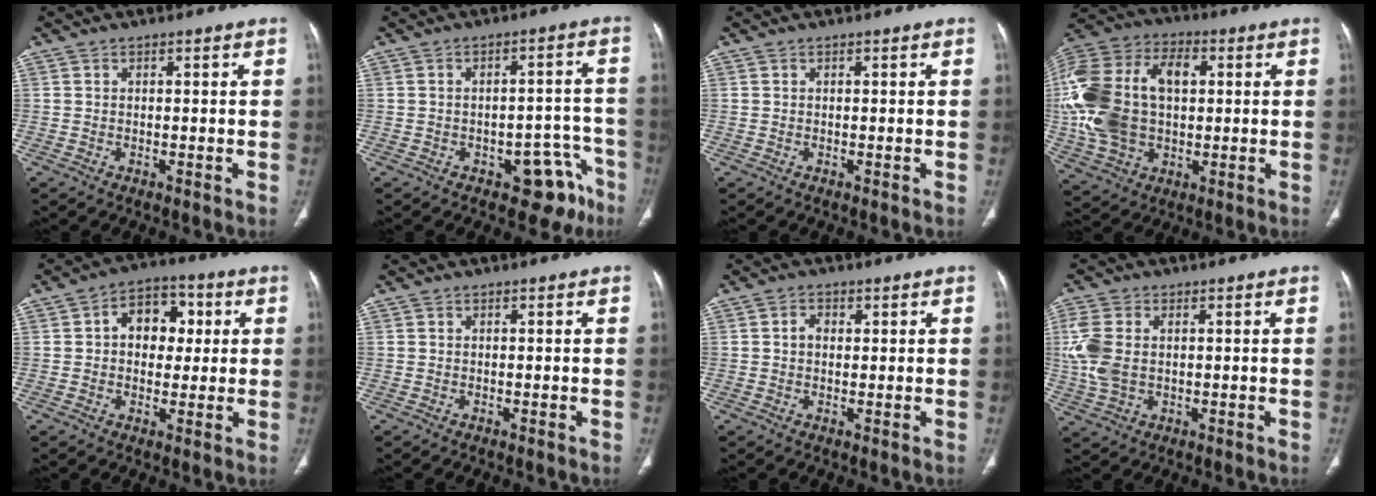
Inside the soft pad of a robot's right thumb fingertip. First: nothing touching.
{"total": 9.4, "force": [-5.5, 5.2, 5.6], "torque": [-0.025, 0.044, -0.065]}
{"total": 0.0}
{"total": 23.9, "force": [2.2, 15.5, 18.1], "torque": [-0.388, 0.017, 0.043]}
{"total": 10.1, "force": [1.9, 7.3, 6.6], "torque": [-0.054, 0.014, 0.023]}
{"total": 0.0}
{"total": 2.4, "force": [0.5, 1.9, 1.4], "torque": [-0.018, 0.005, 0.008]}
{"total": 8.1, "force": [0.7, 5.4, 6.1], "torque": [-0.157, 0.005, 0.018]}